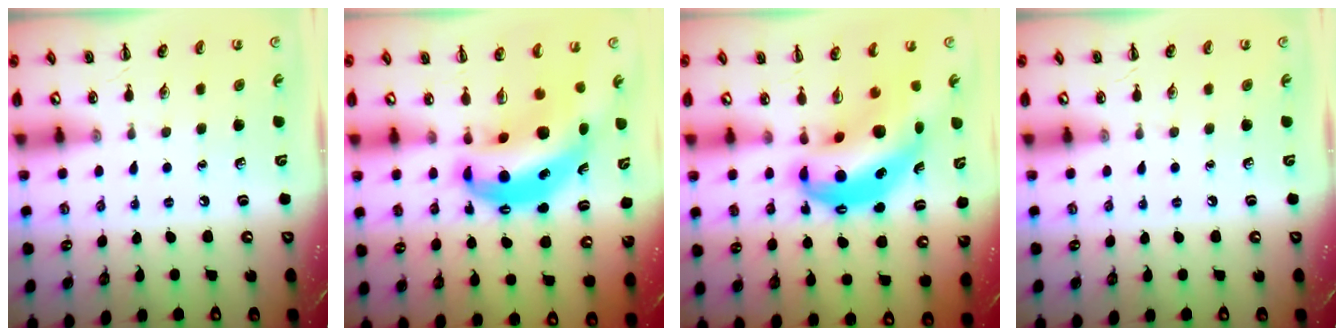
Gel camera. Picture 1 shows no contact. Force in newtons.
{"total": 10.2, "press": 10.0, "slide": 2.2}
{"total": 11.1, "press": 10.8, "slide": 2.5}
{"total": 0.0}